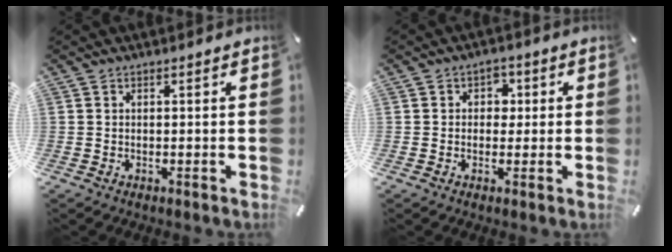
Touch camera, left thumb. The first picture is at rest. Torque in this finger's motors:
{"motor_torque": [0.31, 0.79, 0.09, -0.40, 0.00]}